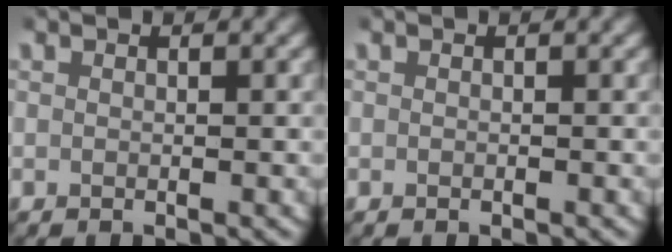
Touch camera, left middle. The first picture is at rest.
{"total": 0.0}